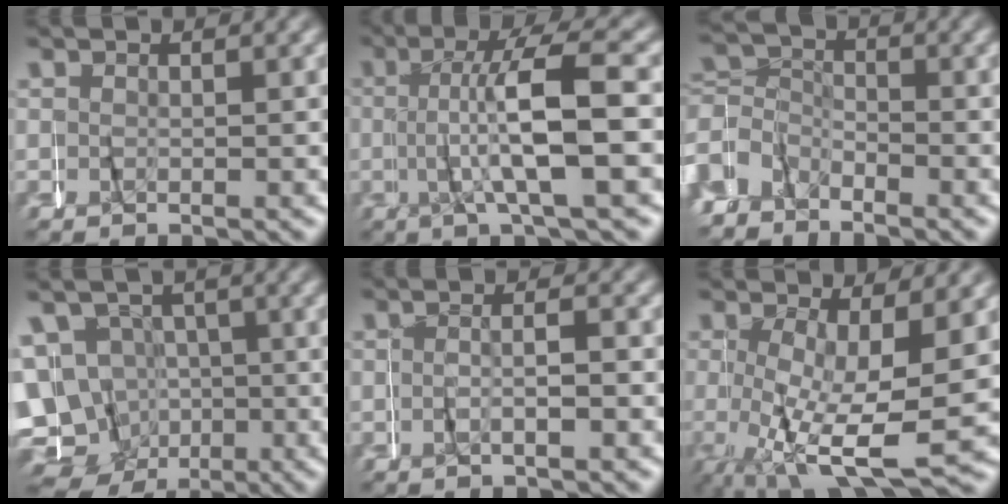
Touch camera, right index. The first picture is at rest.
{"total": 5.7, "force": [-0.6, 0.1, 5.7], "torque": [-0.104, 0.012, -0.011]}
{"total": 5.2, "force": [-2.5, 4.3, 1.3], "torque": [-0.030, -0.011, -0.047]}
{"total": 12.9, "force": [-3.2, 11.7, 4.3], "torque": [-0.105, -0.059, -0.047]}
{"total": 1.8, "force": [-1.3, -0.1, 1.1], "torque": [-0.015, 0.007, -0.028]}
{"total": 8.8, "force": [-1.1, 2.9, 8.2], "torque": [-0.151, -0.034, 0.001]}